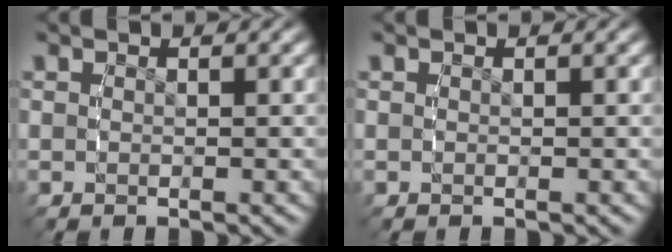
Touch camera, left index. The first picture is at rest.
{"total": 0.0}